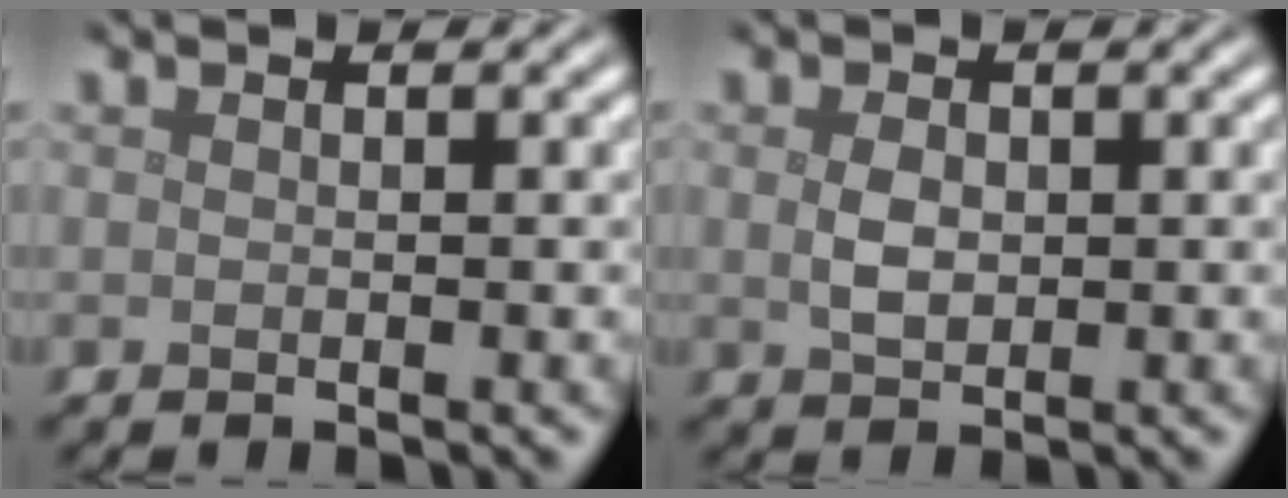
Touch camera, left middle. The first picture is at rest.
{"total": 2.0, "force": [0.2, 1.4, 1.5], "torque": [-0.033, 0.000, 0.006]}